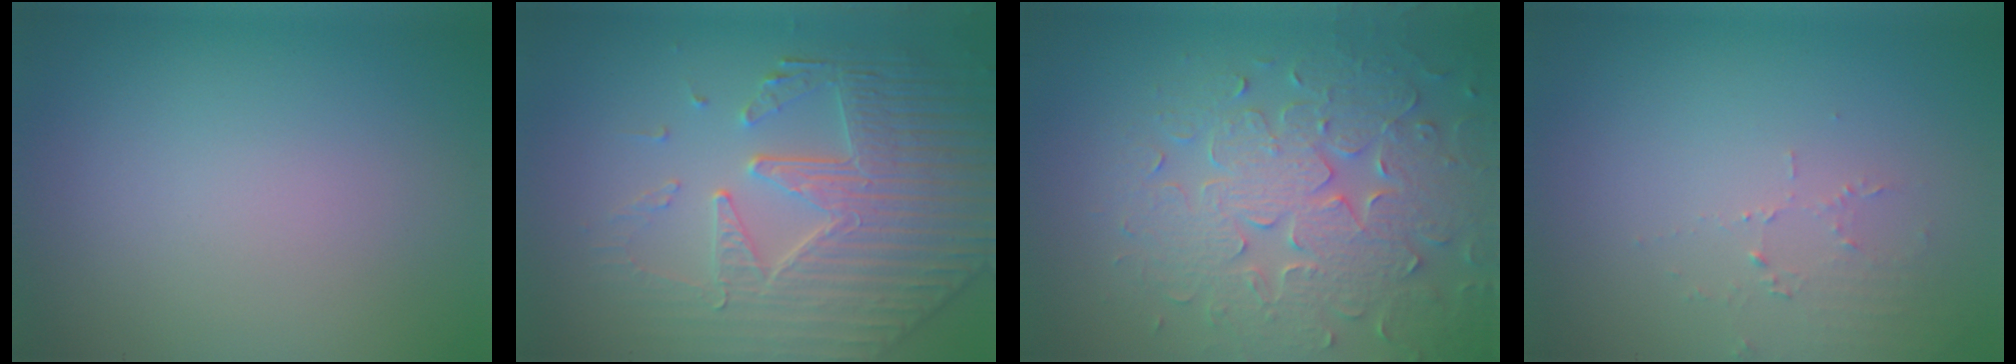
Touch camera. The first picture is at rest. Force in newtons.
{"total": 6.8, "press": 5.5, "slide": 4.0}
{"total": 7.4, "press": 6.0, "slide": 4.3}
{"total": 1.5, "press": 1.5, "slide": 0.2}